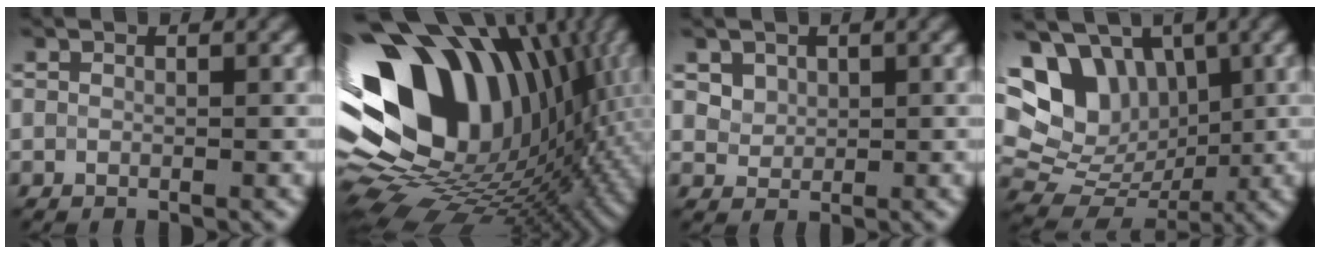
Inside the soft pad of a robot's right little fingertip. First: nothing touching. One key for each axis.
{"total": 19.0, "fx": 3.1, "fy": 12.9, "fz": 13.5, "tx": -0.238, "ty": -0.008, "tz": 0.066}
{"total": 4.4, "fx": 2.7, "fy": 3.0, "fz": 1.8, "tx": -0.045, "ty": 0.010, "tz": 0.042}
{"total": 15.1, "fx": 5.0, "fy": 11.9, "fz": 7.8, "tx": -0.170, "ty": 0.040, "tz": 0.076}